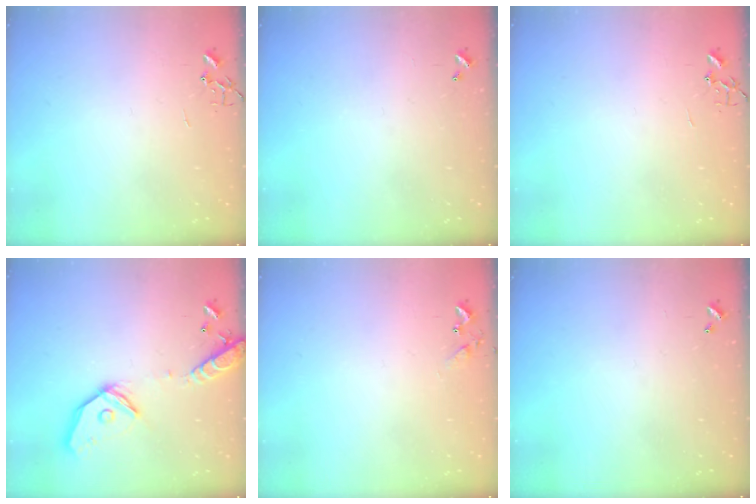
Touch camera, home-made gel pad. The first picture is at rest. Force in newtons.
{"total": 0.0}
{"total": 0.0}
{"total": 16.6, "press": 16.4, "slide": 3.0}
{"total": 5.9, "press": 5.9, "slide": 0.5}
{"total": 0.0}